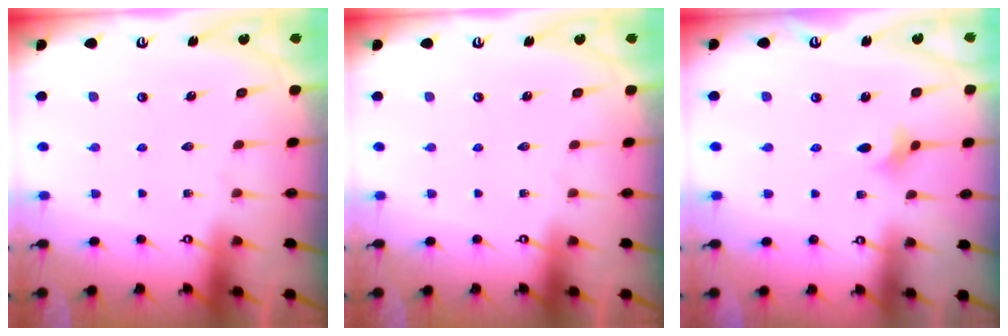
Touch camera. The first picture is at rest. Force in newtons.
{"total": 0.0}
{"total": 2.6, "press": 2.5, "slide": 0.5}